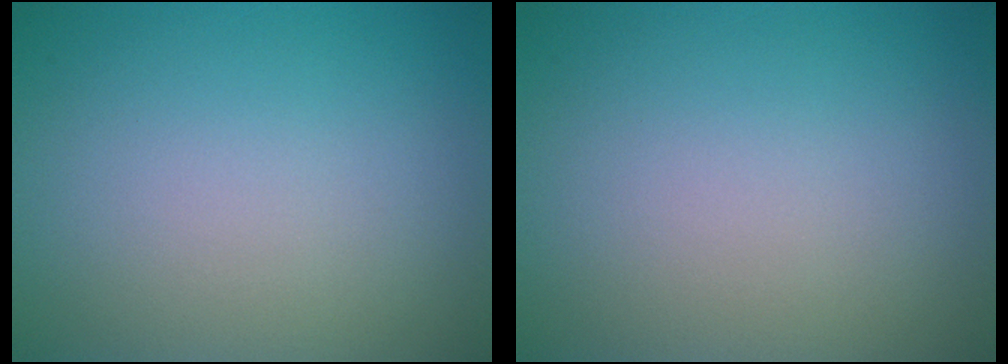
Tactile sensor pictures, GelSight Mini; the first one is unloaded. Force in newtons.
{"total": 0.0}